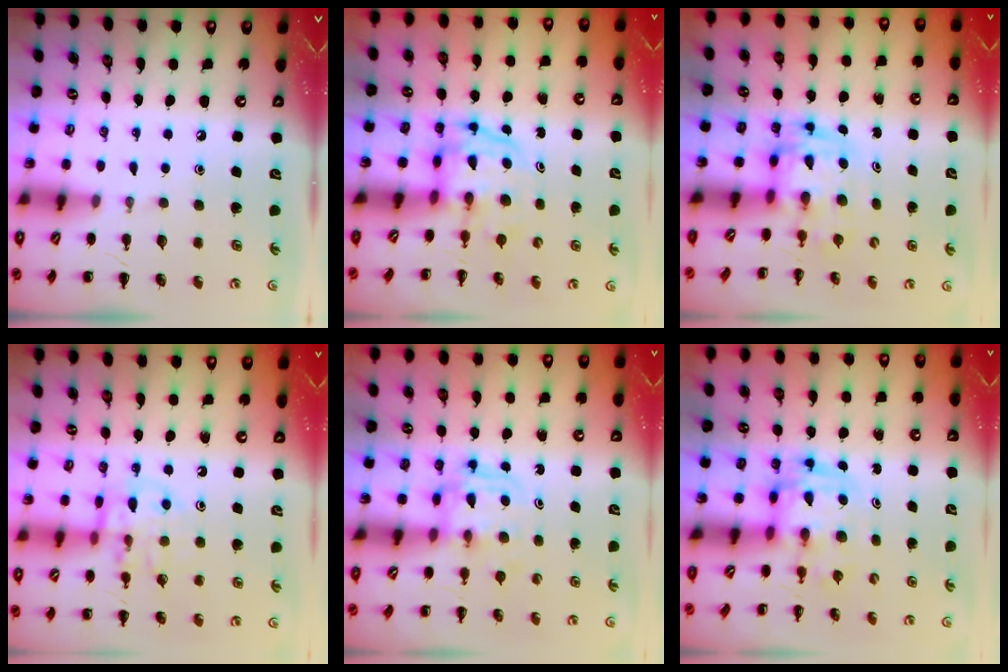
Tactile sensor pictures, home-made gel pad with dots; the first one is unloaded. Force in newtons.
{"total": 4.0, "press": 3.9, "slide": 0.7}
{"total": 2.8, "press": 2.8, "slide": 0.5}
{"total": 11.3, "press": 11.2, "slide": 1.4}
{"total": 4.8, "press": 4.8, "slide": 0.6}
{"total": 3.0, "press": 3.0, "slide": 0.5}